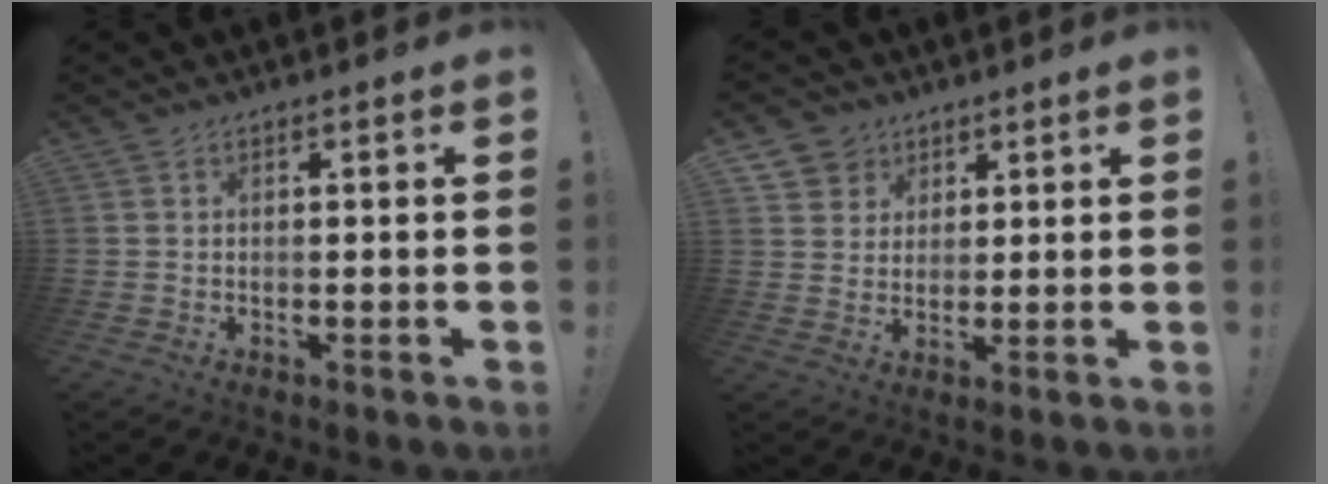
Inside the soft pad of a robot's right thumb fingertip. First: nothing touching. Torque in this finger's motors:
{"motor_torque": [-0.08, 0.21, 0.12, 0.12, 0.21]}